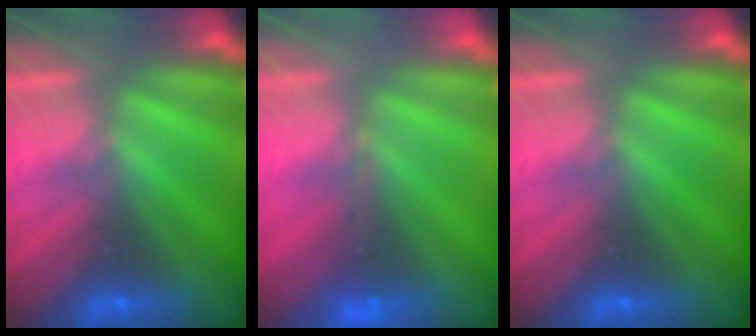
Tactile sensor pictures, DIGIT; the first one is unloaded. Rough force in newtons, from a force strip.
{"total": 1.7}
{"total": 0.0}